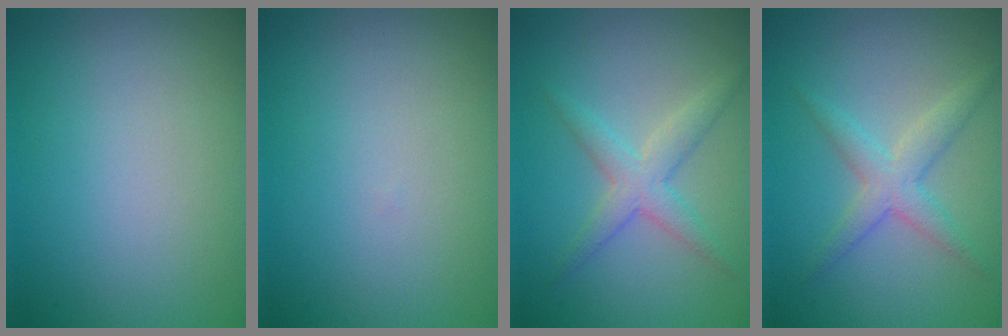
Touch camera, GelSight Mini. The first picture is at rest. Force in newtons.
{"total": 0.0}
{"total": 2.9, "press": 2.9, "slide": 0.0}
{"total": 2.9, "press": 2.9, "slide": 0.0}